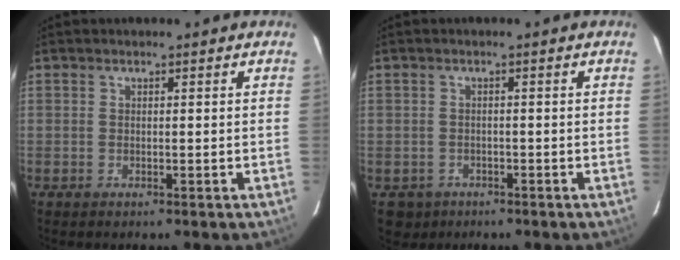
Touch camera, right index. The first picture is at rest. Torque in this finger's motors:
{"motor_torque": [0.04, 0.00, -0.19, -0.05]}